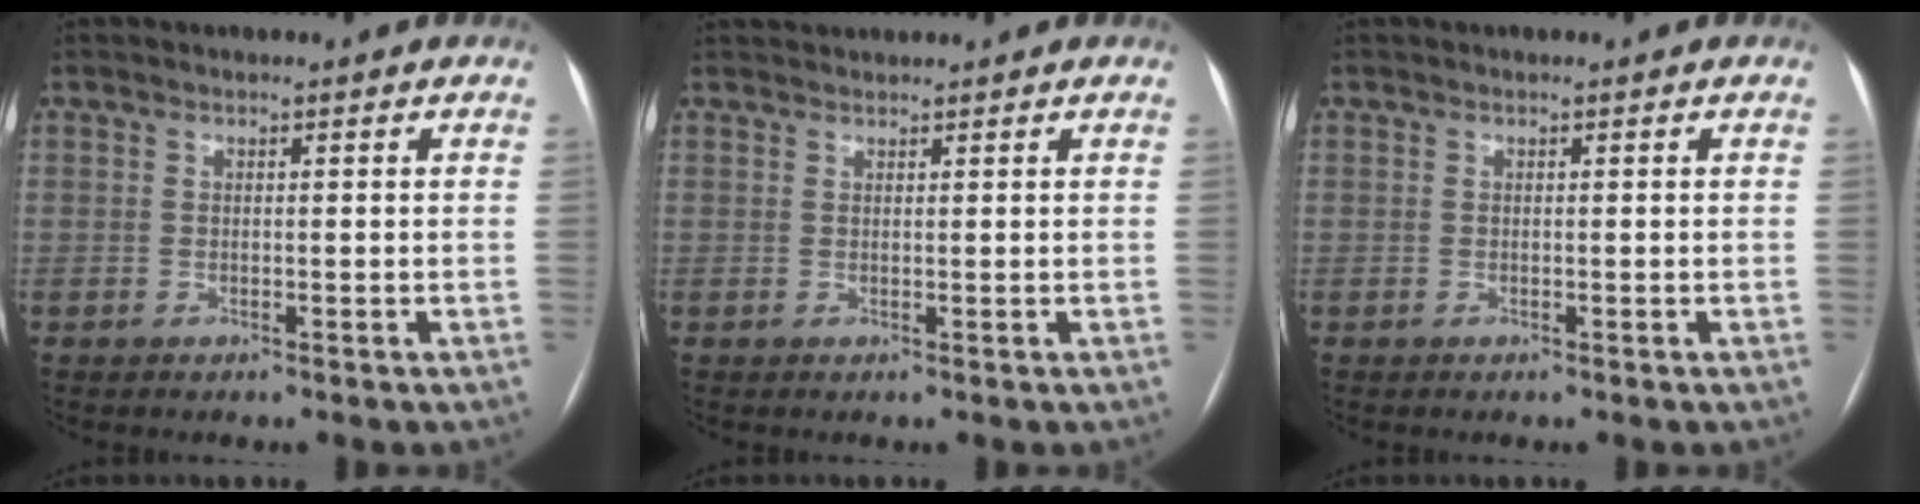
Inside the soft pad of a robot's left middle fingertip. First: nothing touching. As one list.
[{"total": 1.8, "force": [1.8, 0.1, 0.1], "torque": [-0.004, 0.024, 0.035]}, {"total": 0.0}]